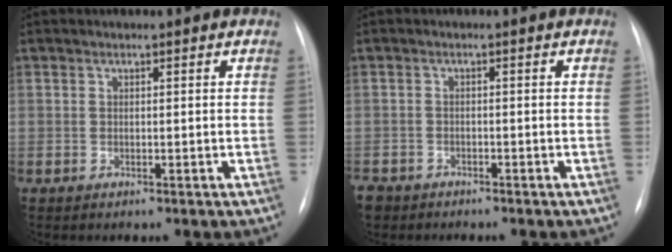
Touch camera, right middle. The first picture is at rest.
{"total": 4.8, "force": [-3.9, 2.6, 0.9], "torque": [-0.018, -0.005, -0.066]}